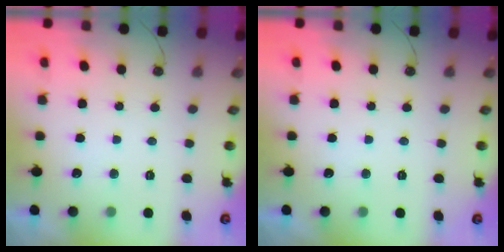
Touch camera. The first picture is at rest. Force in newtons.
{"total": 0.0}